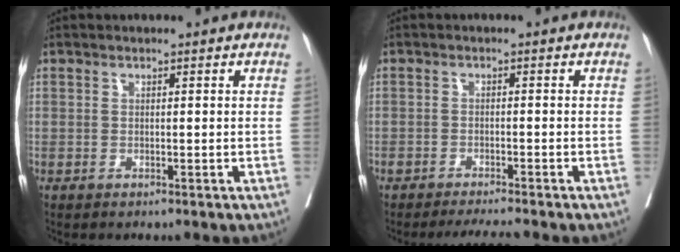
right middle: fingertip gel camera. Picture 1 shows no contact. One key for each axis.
{"total": 3.9, "fx": -3.6, "fy": -0.4, "fz": 1.4, "tx": -0.018, "ty": -0.010, "tz": -0.057}